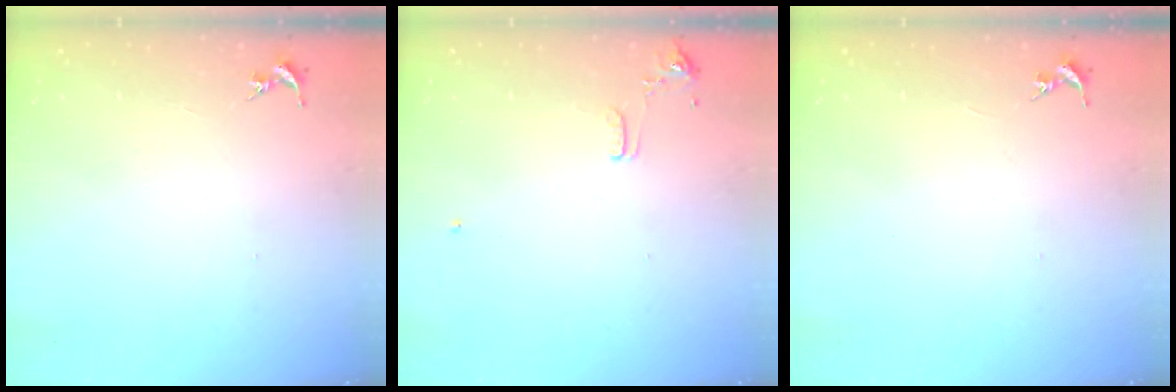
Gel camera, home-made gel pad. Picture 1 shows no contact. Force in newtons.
{"total": 9.2, "press": 9.2, "slide": 1.0}
{"total": 0.0}